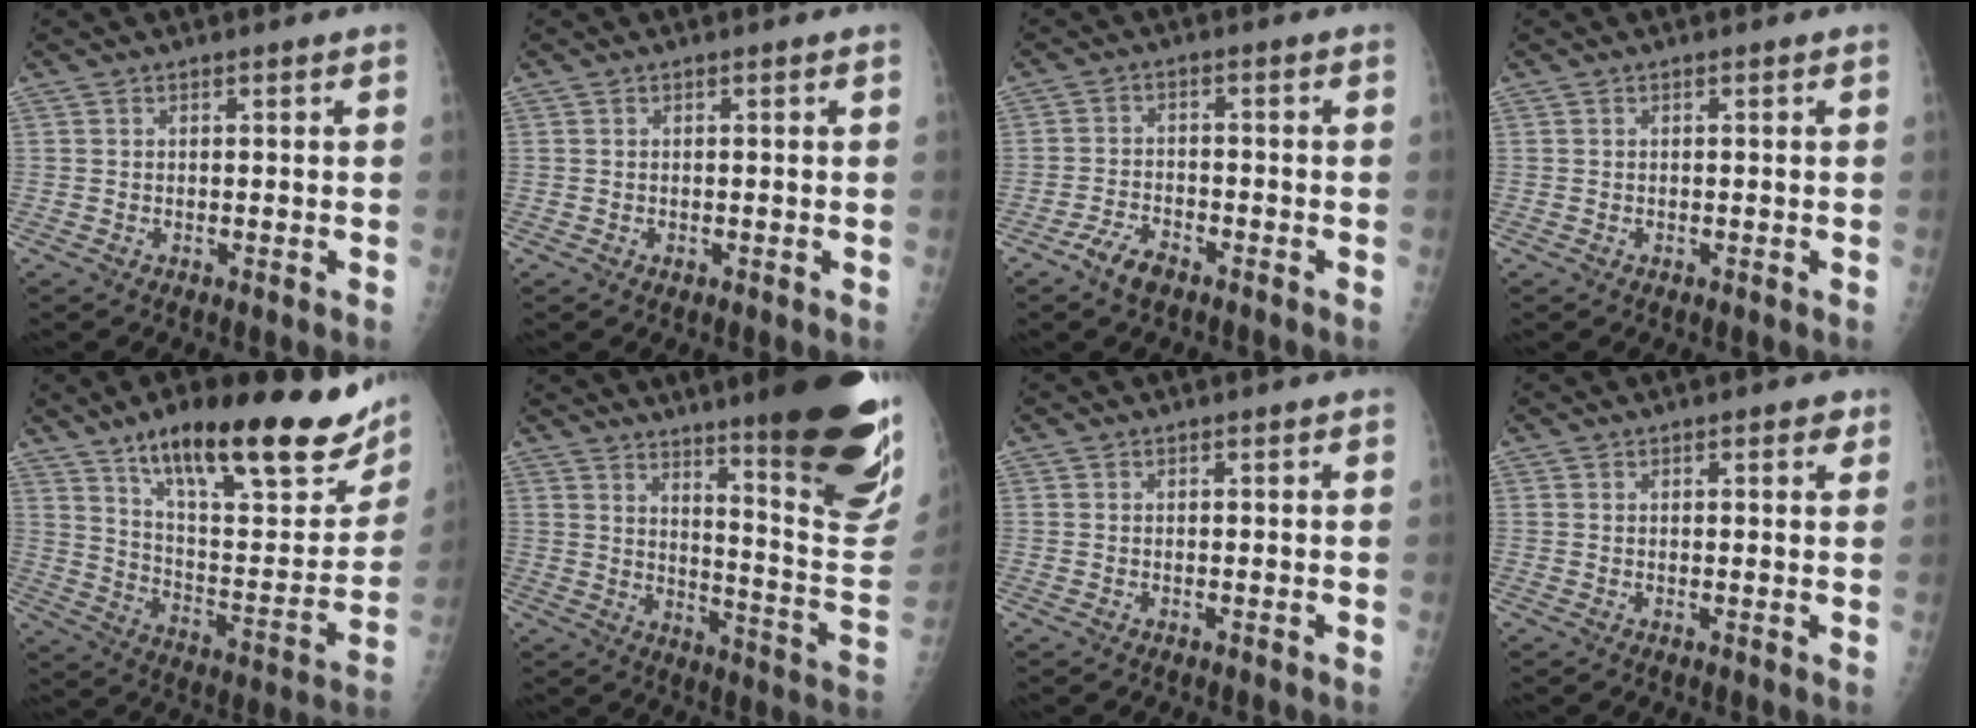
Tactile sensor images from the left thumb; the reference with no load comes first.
{"total": 0.5, "force": [-0.2, 0.4, 0.3], "torque": [-0.003, 0.001, -0.002]}
{"total": 4.7, "force": [-3.4, 2.1, 2.5], "torque": [-0.053, 0.019, -0.061]}
{"total": 0.0}
{"total": 29.1, "force": [18.9, 8.8, 20.3], "torque": [-0.259, -0.060, 0.290]}
{"total": 27.4, "force": [16.5, 4.0, 21.5], "torque": [-0.239, -0.086, 0.235]}
{"total": 0.0}
{"total": 2.1, "force": [1.2, 0.9, 1.5], "torque": [-0.011, -0.002, 0.012]}